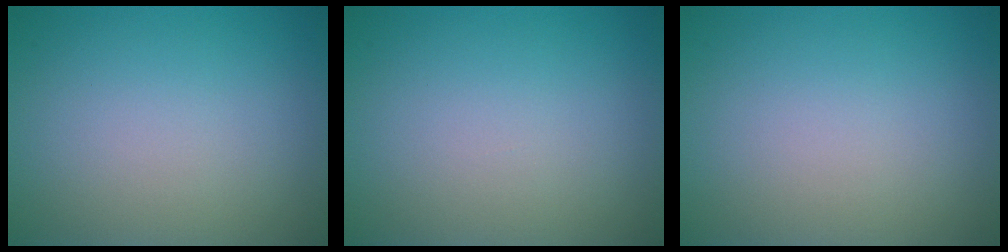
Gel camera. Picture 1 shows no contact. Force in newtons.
{"total": 0.0}
{"total": 0.0}